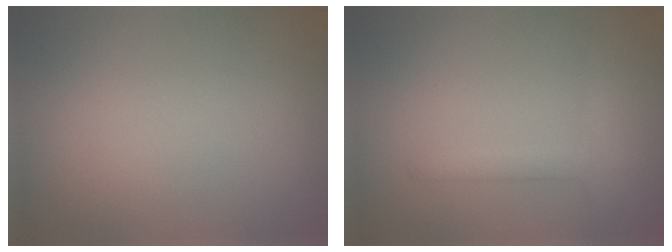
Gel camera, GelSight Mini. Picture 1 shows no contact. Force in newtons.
{"total": 1.8, "press": 1.8, "slide": 0.2}